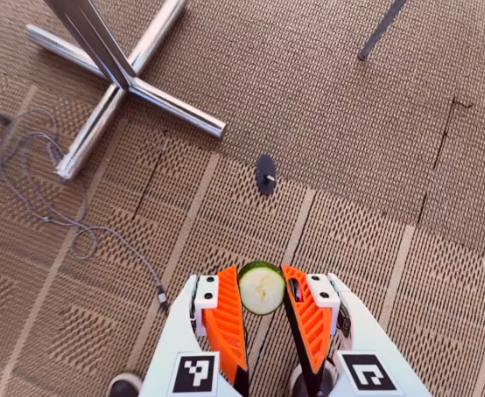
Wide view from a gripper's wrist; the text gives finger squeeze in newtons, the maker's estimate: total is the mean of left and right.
{"total": 6.5, "left": 6.0, "right": 7.1}